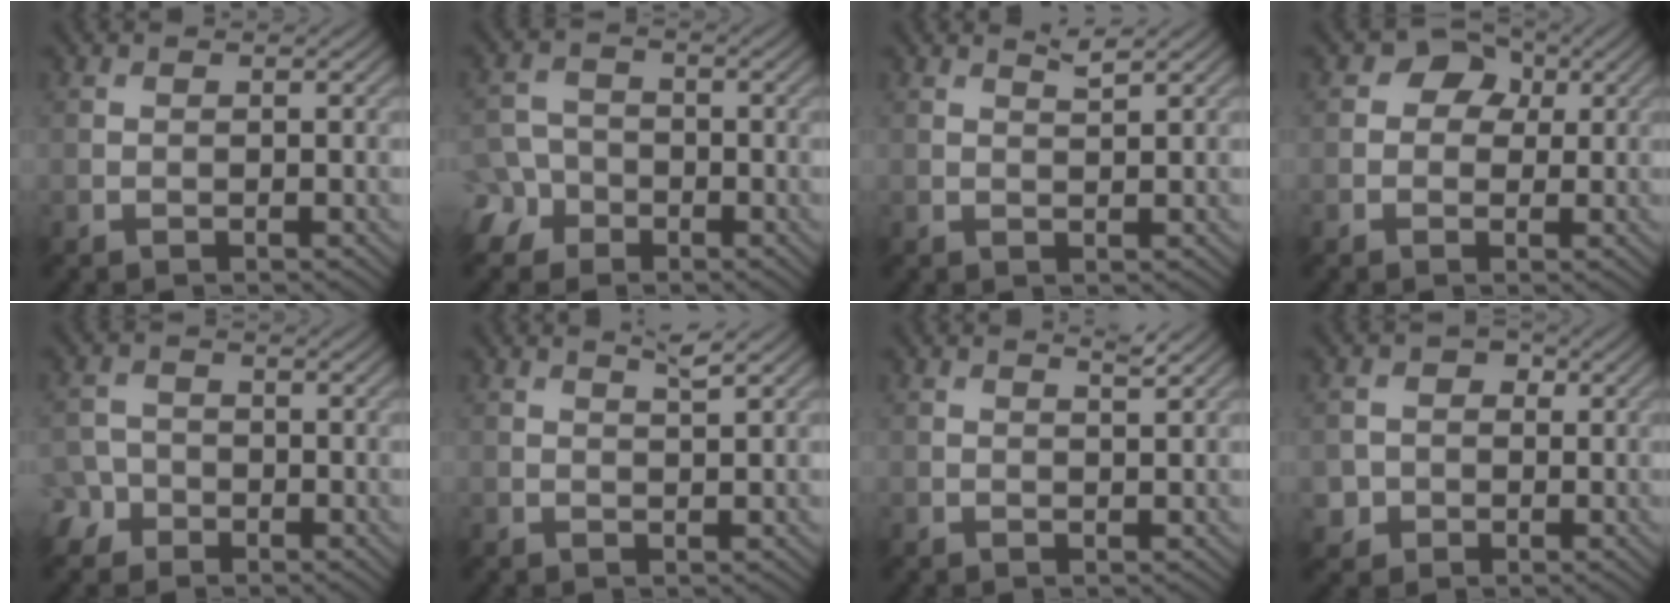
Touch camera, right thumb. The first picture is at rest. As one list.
[{"total": 5.3, "force": [-3.0, 4.1, 1.6], "torque": [-0.028, -0.007, -0.069]}, {"total": 1.3, "force": [1.1, 0.0, 0.8], "torque": [-0.021, 0.001, 0.021]}, {"total": 4.4, "force": [1.2, 3.7, 2.2], "torque": [-0.024, 0.007, -0.006]}, {"total": 3.2, "force": [-1.9, 2.5, 0.8], "torque": [-0.019, -0.003, -0.045]}, {"total": 1.6, "force": [1.1, 0.0, 1.2], "torque": [-0.025, 0.004, 0.021]}, {"total": 1.3, "force": [1.0, 0.0, 0.8], "torque": [-0.018, 0.001, 0.014]}, {"total": 3.9, "force": [-0.3, 3.7, 1.1], "torque": [-0.016, 0.000, -0.019]}]